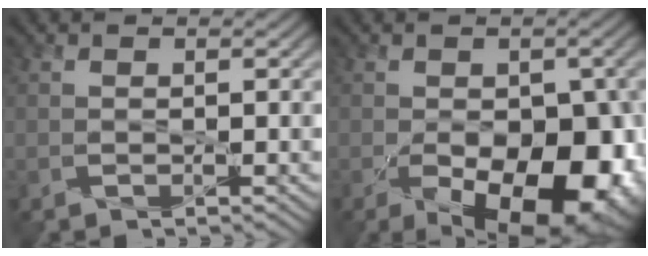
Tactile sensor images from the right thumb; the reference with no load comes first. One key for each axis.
{"total": 15.4, "fx": -5.7, "fy": 8.5, "fz": 11.5, "tx": -0.152, "ty": -0.045, "tz": -0.059}